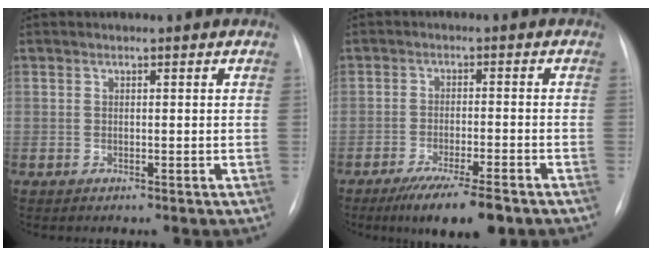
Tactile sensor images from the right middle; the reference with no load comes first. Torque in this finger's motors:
{"motor_torque": [1.14, -0.99, 0.52, 0.07]}